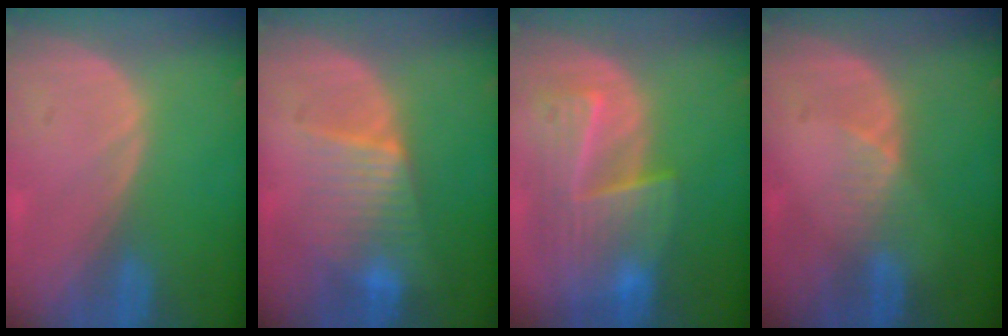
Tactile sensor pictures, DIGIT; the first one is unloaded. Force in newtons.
{"total": 6.4, "press": 6.3, "slide": 0.7}
{"total": 9.5, "press": 8.4, "slide": 4.4}
{"total": 2.6, "press": 2.2, "slide": 1.4}